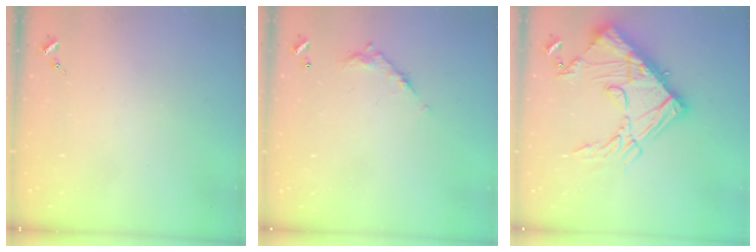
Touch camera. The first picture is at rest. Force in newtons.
{"total": 8.4, "press": 8.4, "slide": 0.4}
{"total": 24.8, "press": 24.7, "slide": 2.3}